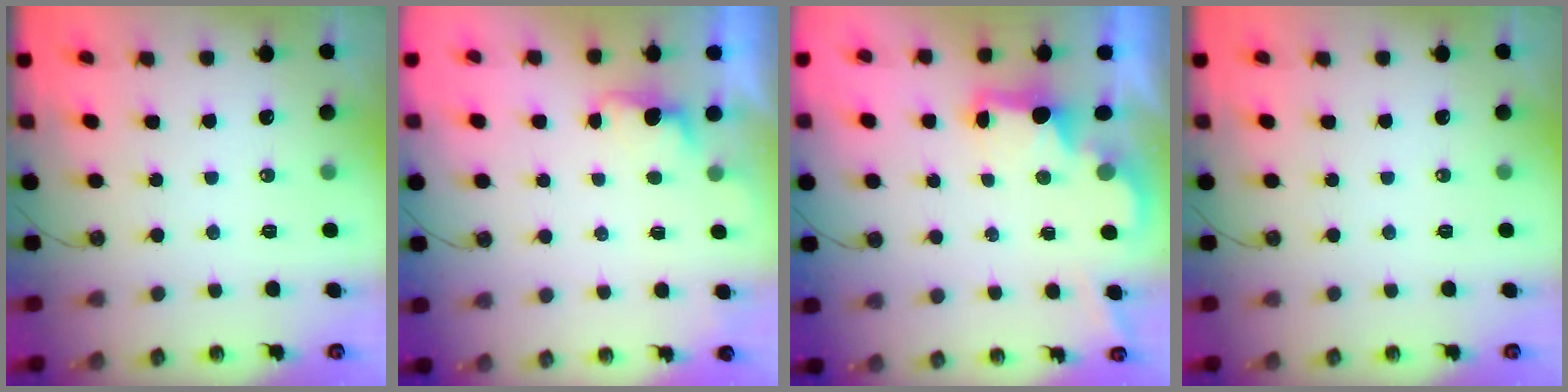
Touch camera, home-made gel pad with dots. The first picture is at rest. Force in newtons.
{"total": 1.2, "press": 0.9, "slide": 0.7}
{"total": 2.4, "press": 2.3, "slide": 0.8}
{"total": 0.0}